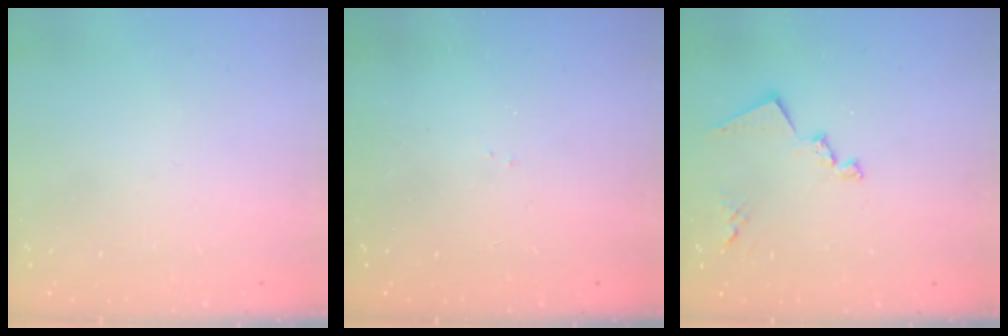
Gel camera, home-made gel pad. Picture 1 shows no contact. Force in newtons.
{"total": 5.8, "press": 5.8, "slide": 0.8}
{"total": 12.4, "press": 12.4, "slide": 0.5}